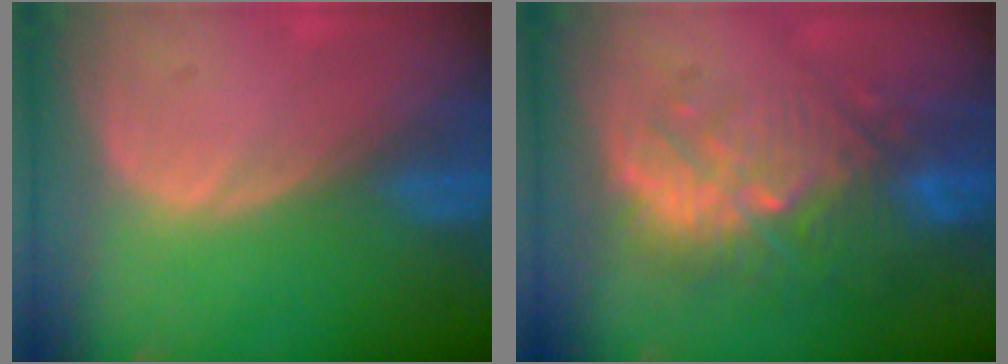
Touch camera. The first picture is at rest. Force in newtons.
{"total": 10.8, "press": 9.8, "slide": 4.5}